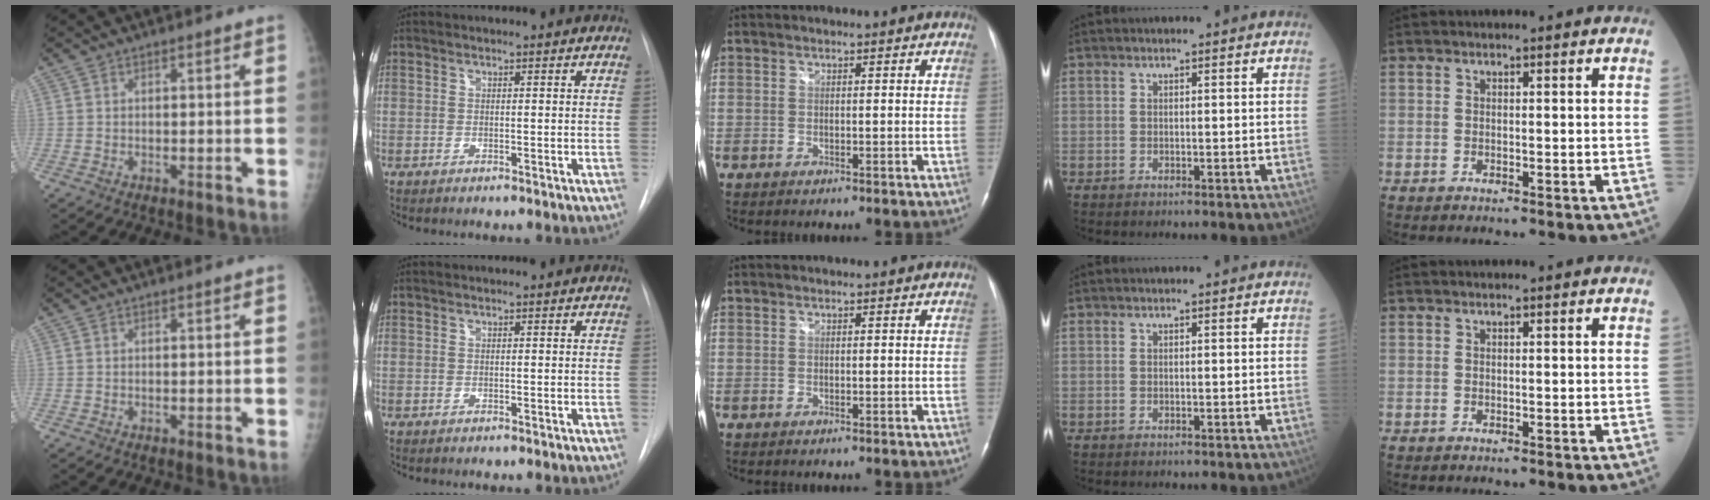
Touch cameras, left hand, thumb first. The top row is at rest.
{}